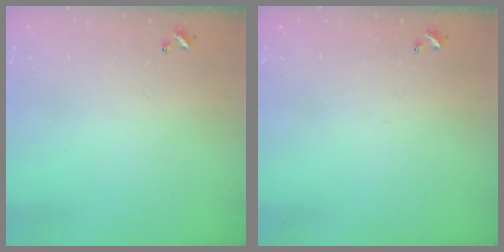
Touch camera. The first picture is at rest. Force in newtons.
{"total": 0.0}